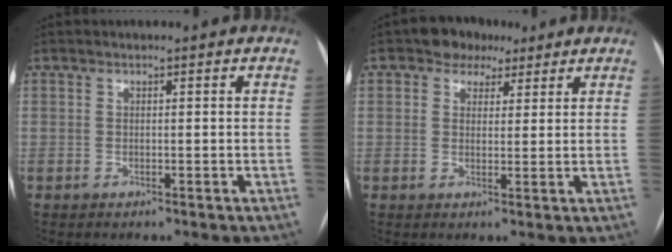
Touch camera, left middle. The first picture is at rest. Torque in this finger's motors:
{"motor_torque": [-0.13, -0.14, 0.00, -0.01]}